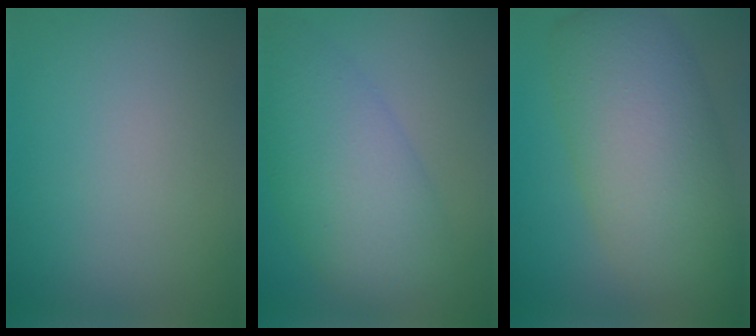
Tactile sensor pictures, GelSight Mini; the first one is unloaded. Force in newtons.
{"total": 7.3, "press": 7.3, "slide": 0.2}
{"total": 10.0, "press": 10.0, "slide": 0.5}